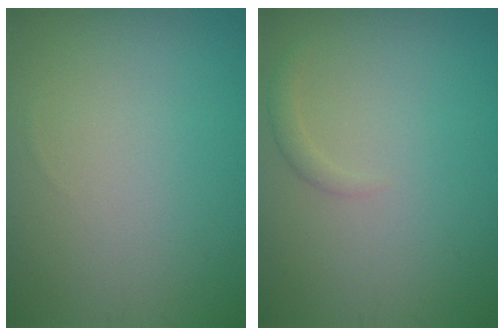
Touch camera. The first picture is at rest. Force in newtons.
{"total": 1.0, "press": 0.9, "slide": 0.1}